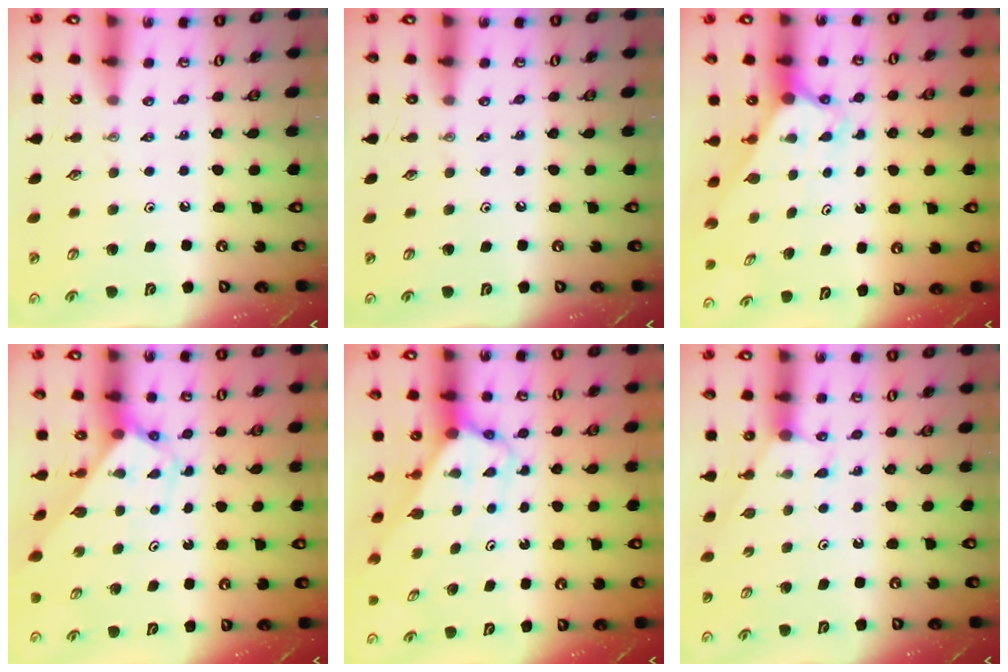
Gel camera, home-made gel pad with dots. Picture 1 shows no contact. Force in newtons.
{"total": 0.0}
{"total": 2.6, "press": 2.6, "slide": 0.2}
{"total": 2.8, "press": 2.8, "slide": 0.1}
{"total": 4.2, "press": 4.2, "slide": 0.4}
{"total": 2.9, "press": 2.9, "slide": 0.3}